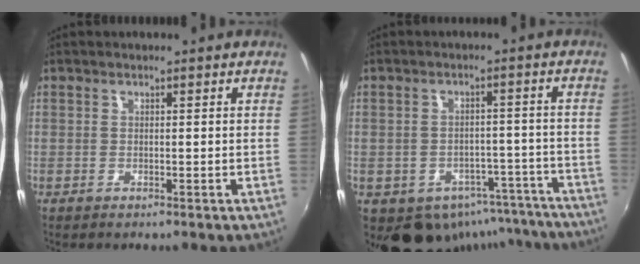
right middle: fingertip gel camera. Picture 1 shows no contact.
{"total": 14.3, "force": [-10.2, 8.8, 4.5], "torque": [-0.088, 0.016, -0.099]}